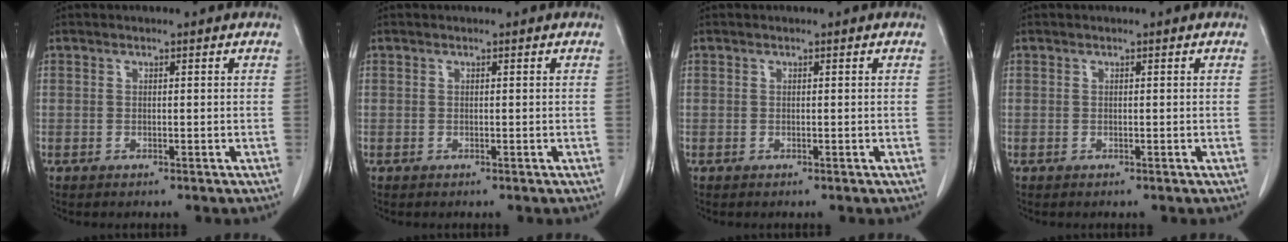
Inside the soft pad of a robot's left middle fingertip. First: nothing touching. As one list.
[{"total": 0.0}, {"total": 0.0}, {"total": 0.0}]